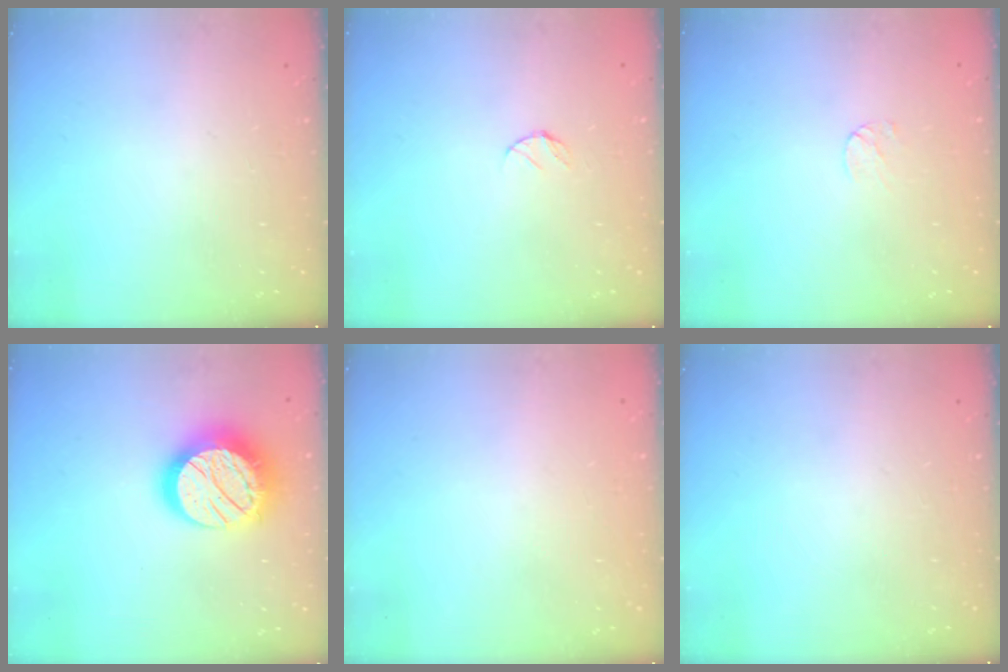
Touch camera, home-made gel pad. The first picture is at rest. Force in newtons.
{"total": 4.0, "press": 3.9, "slide": 0.5}
{"total": 3.7, "press": 3.7, "slide": 0.4}
{"total": 19.6, "press": 19.6, "slide": 1.3}
{"total": 0.6, "press": 0.6, "slide": 0.1}
{"total": 0.0}